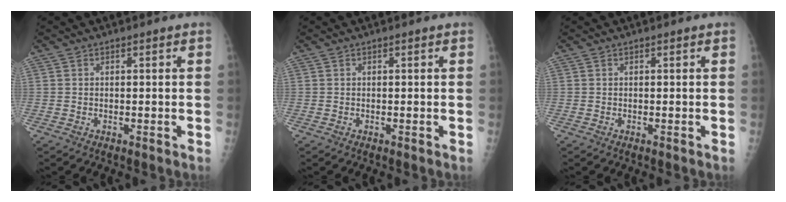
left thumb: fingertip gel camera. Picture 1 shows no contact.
{"total": 0.0}
{"total": 0.0}